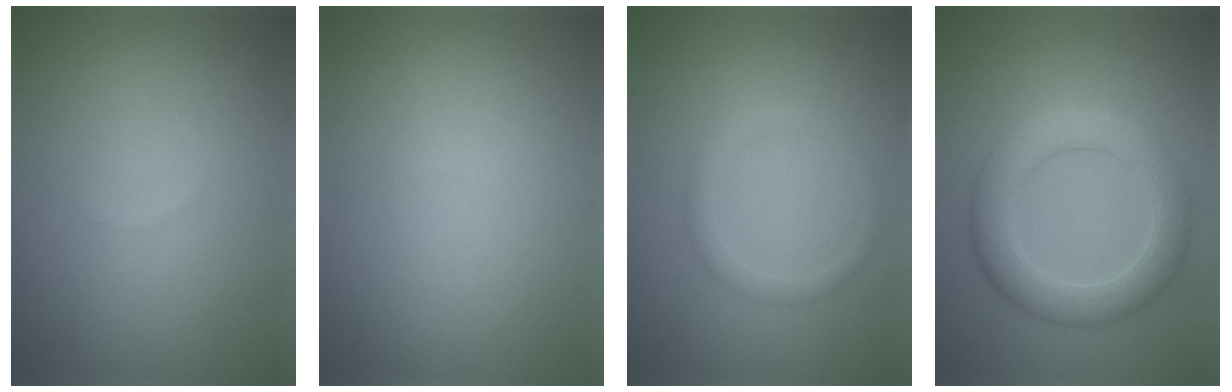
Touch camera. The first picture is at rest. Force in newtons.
{"total": 0.0}
{"total": 1.6, "press": 1.6, "slide": 0.1}
{"total": 5.6, "press": 5.6, "slide": 0.1}